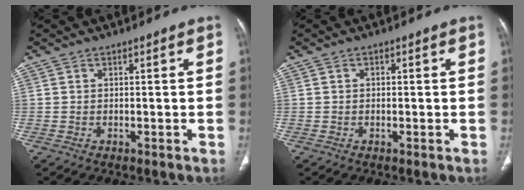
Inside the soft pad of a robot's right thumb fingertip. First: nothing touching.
{"total": 0.7, "force": [0.0, 0.5, 0.5], "torque": [-0.011, 0.002, 0.000]}